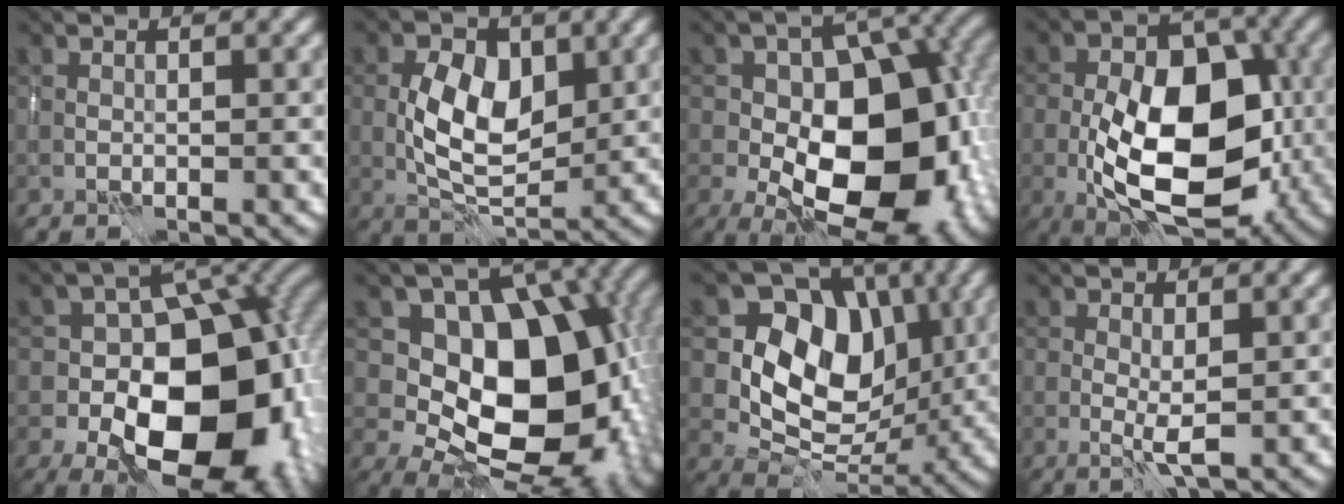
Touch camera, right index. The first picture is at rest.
{"total": 6.3, "force": [0.3, 3.9, 5.0], "torque": [-0.091, -0.002, 0.001]}
{"total": 15.4, "force": [-3.6, 9.5, 11.6], "torque": [-0.156, -0.017, -0.057]}
{"total": 12.0, "force": [-2.8, 6.8, 9.5], "torque": [-0.155, -0.006, -0.054]}
{"total": 16.8, "force": [-4.6, 10.8, 12.0], "torque": [-0.142, -0.017, -0.065]}
{"total": 13.7, "force": [-0.7, 9.4, 10.0], "torque": [-0.106, -0.008, -0.017]}
{"total": 8.6, "force": [1.3, 6.8, 5.1], "torque": [-0.075, -0.014, 0.011]}
{"total": 1.7, "force": [-0.1, 0.2, 1.7], "torque": [-0.031, -0.006, -0.003]}